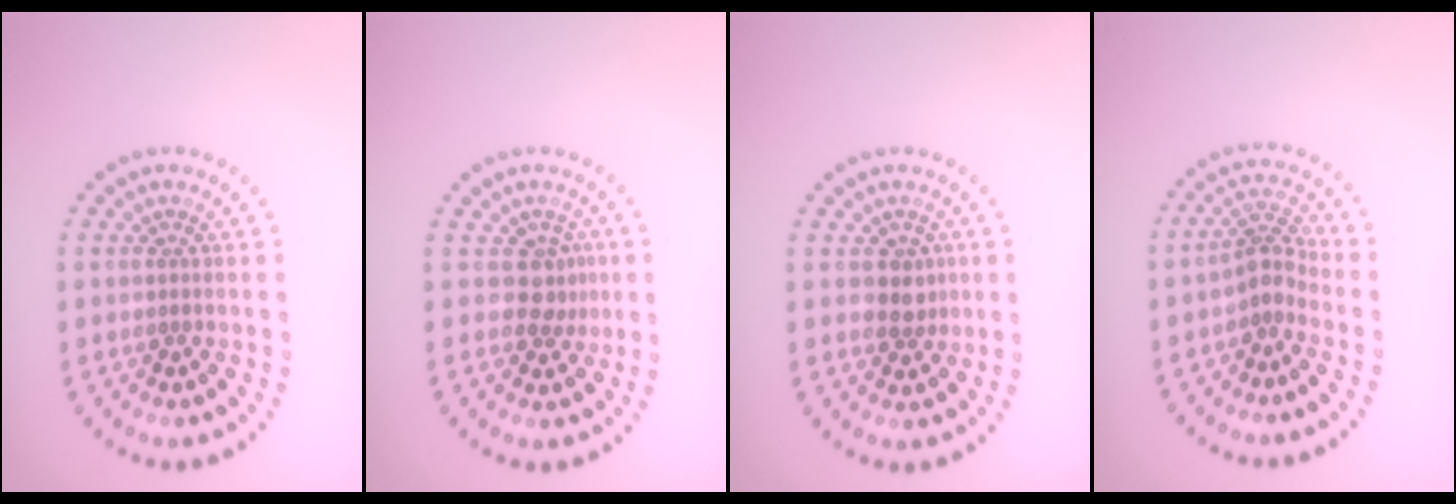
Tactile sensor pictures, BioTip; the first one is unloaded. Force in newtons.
{"total": 2.3, "press": 1.9, "slide": 1.3}
{"total": 2.0, "press": 1.8, "slide": 0.9}
{"total": 2.6, "press": 2.0, "slide": 1.7}